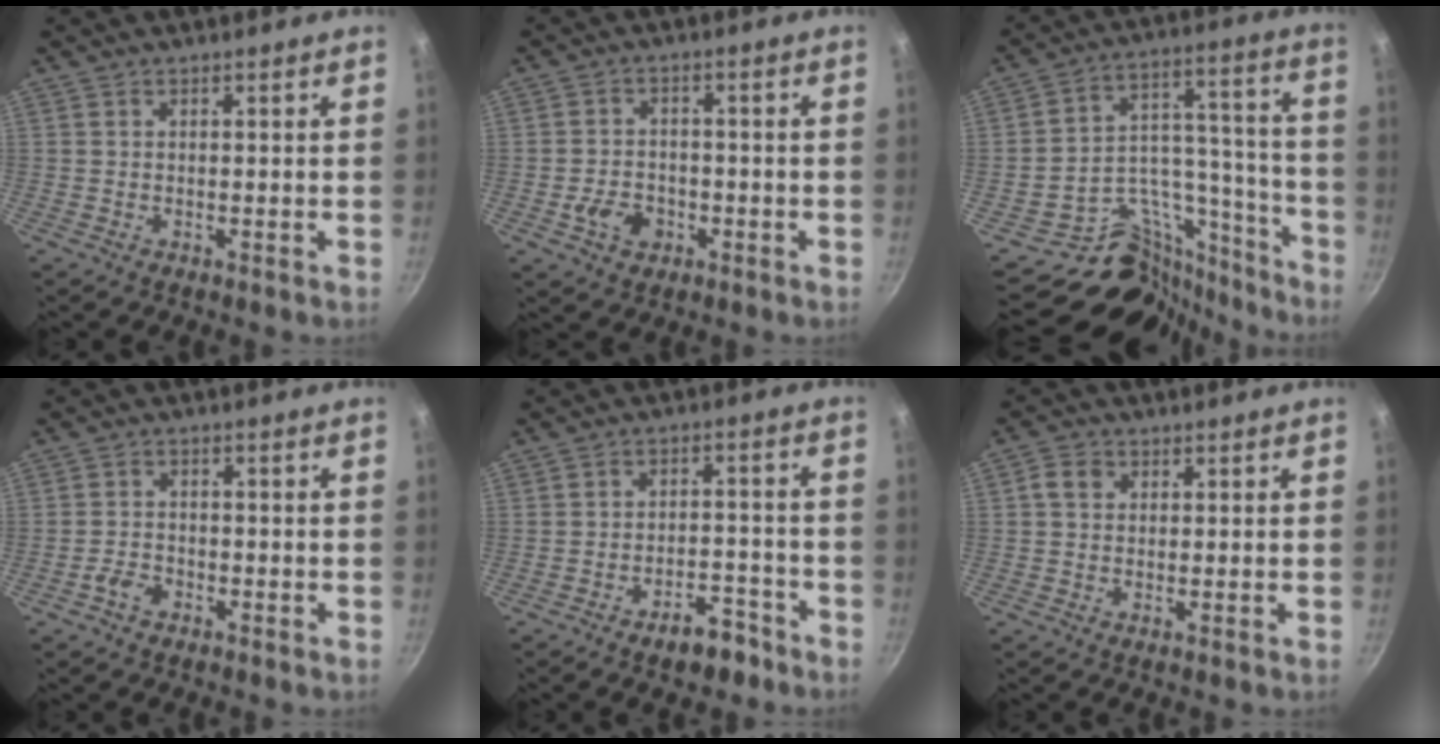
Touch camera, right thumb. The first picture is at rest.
{"total": 5.8, "force": [-2.2, 4.4, 3.1], "torque": [-0.041, 0.019, -0.036]}
{"total": 20.3, "force": [-13.7, 12.4, 8.4], "torque": [-0.063, 0.118, -0.209]}
{"total": 3.0, "force": [-1.8, 2.0, 1.5], "torque": [-0.025, 0.021, -0.034]}
{"total": 6.9, "force": [-4.7, 3.4, 3.7], "torque": [-0.032, 0.043, -0.063]}
{"total": 3.1, "force": [0.8, 2.5, 1.7], "torque": [-0.023, 0.004, 0.009]}